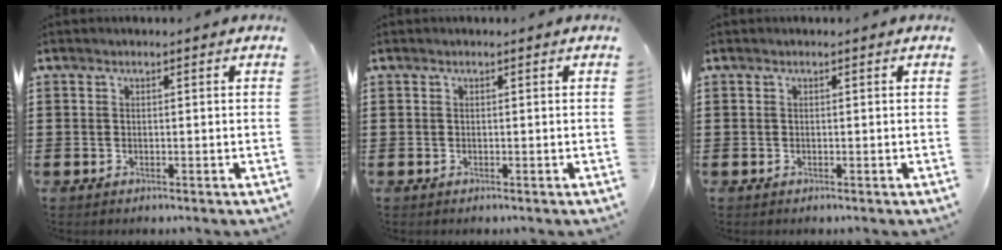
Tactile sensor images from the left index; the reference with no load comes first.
{"total": 0.0}
{"total": 0.0}